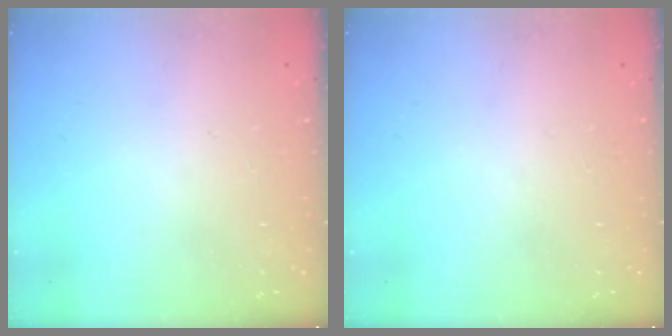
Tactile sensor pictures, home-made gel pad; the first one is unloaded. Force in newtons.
{"total": 0.0}